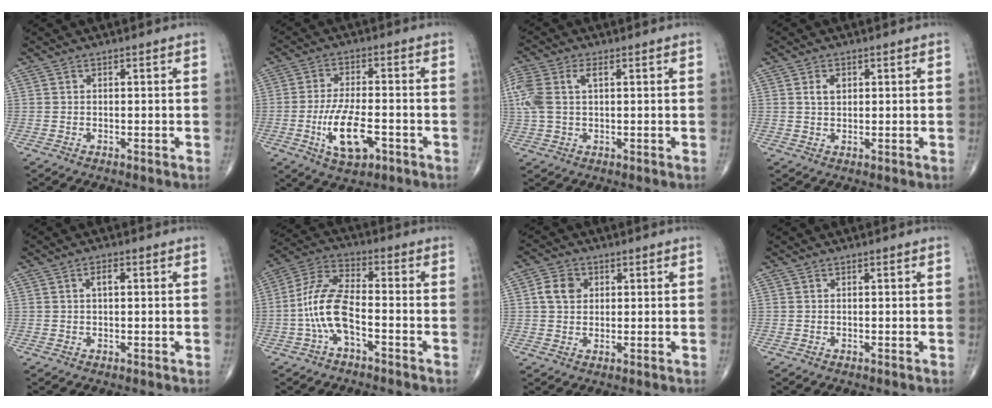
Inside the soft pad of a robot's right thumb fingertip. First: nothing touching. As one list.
[{"total": 10.1, "force": [-3.4, 4.3, 8.4], "torque": [-0.154, 0.009, -0.056]}, {"total": 9.5, "force": [2.2, 5.4, 7.5], "torque": [-0.208, 0.024, 0.046]}, {"total": 2.5, "force": [0.8, 1.6, 1.7], "torque": [-0.024, 0.000, 0.014]}, {"total": 1.9, "force": [0.4, 0.8, 1.6], "torque": [-0.027, 0.005, 0.005]}, {"total": 10.4, "force": [-3.1, 4.5, 8.8], "torque": [-0.187, 0.043, -0.064]}, {"total": 4.8, "force": [1.1, 3.9, 2.7], "torque": [-0.039, 0.002, 0.016]}, {"total": 0.0}]